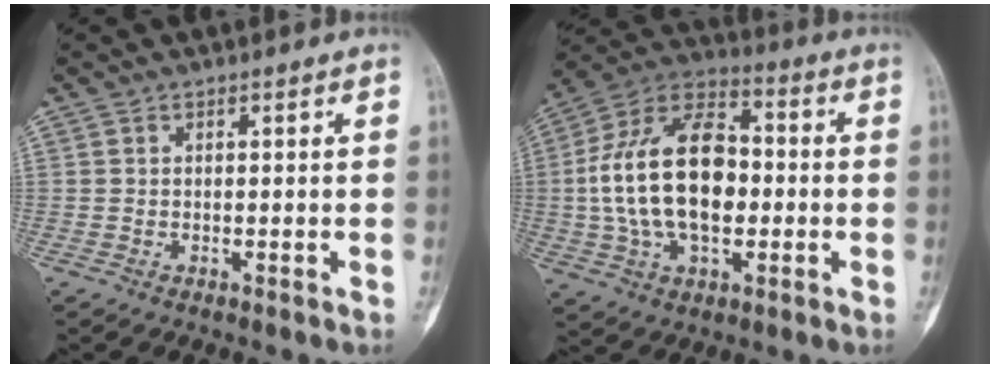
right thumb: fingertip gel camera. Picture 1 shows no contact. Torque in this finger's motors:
{"motor_torque": [2.18, 2.44, 1.19, -0.93, 0.67]}